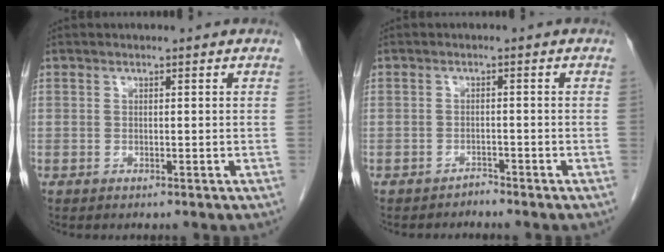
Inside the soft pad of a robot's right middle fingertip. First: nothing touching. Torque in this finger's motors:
{"motor_torque": [-0.31, -0.29, -0.02, -0.01]}